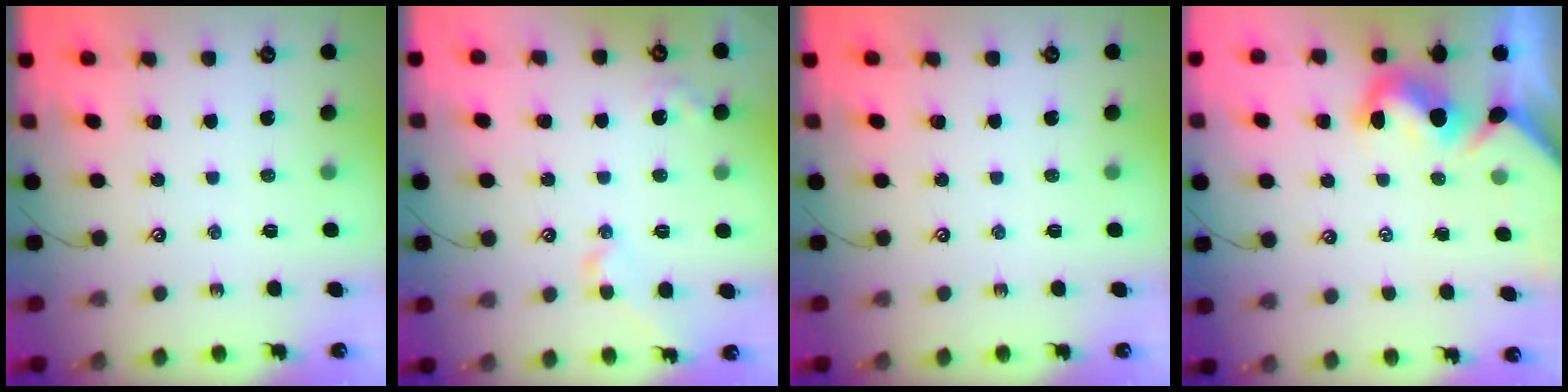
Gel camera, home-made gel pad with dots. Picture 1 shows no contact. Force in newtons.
{"total": 2.7, "press": 2.6, "slide": 0.7}
{"total": 0.0}
{"total": 1.7, "press": 1.7, "slide": 0.4}